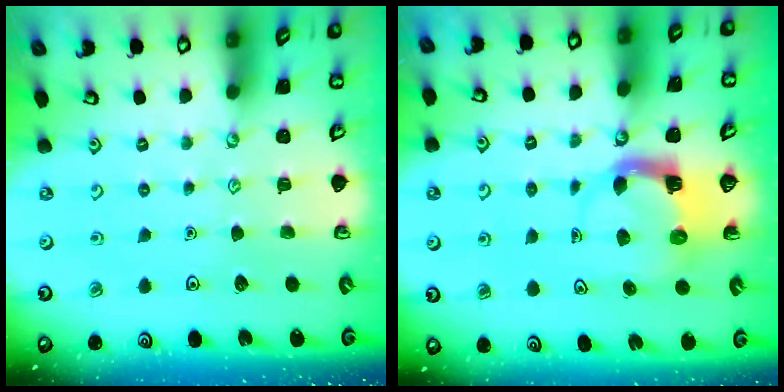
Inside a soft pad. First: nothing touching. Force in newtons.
{"total": 3.8, "press": 3.8, "slide": 0.2}